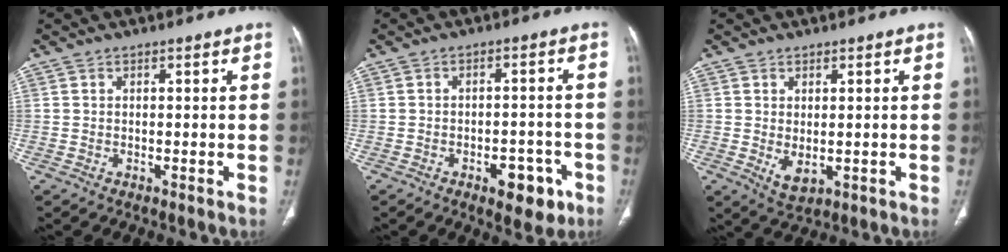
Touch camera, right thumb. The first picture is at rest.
{"total": 7.3, "force": [-3.7, 3.8, 5.0], "torque": [-0.040, 0.023, -0.043]}
{"total": 3.8, "force": [-0.3, 2.0, 3.2], "torque": [-0.049, -0.009, 0.009]}